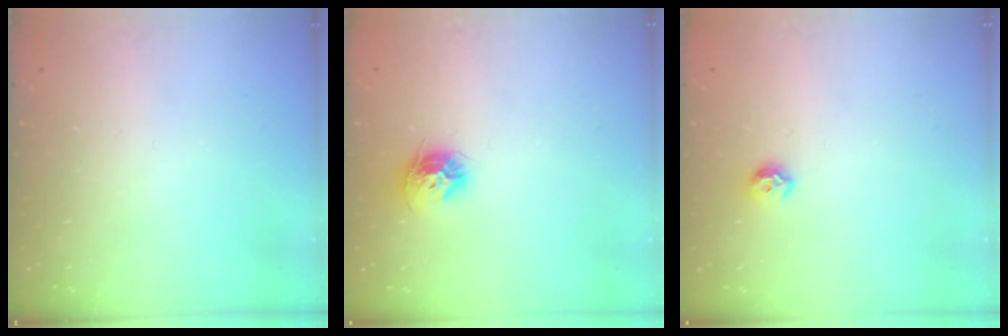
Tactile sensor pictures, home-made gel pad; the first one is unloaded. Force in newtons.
{"total": 9.9, "press": 9.9, "slide": 0.5}
{"total": 6.8, "press": 6.7, "slide": 1.0}